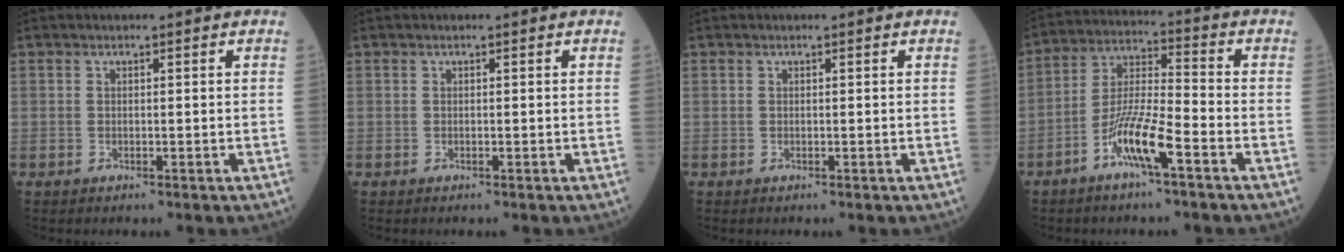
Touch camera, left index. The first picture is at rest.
{"total": 0.0}
{"total": 0.0}
{"total": 9.2, "force": [-5.0, 0.9, 7.7], "torque": [-0.159, -0.001, -0.098]}